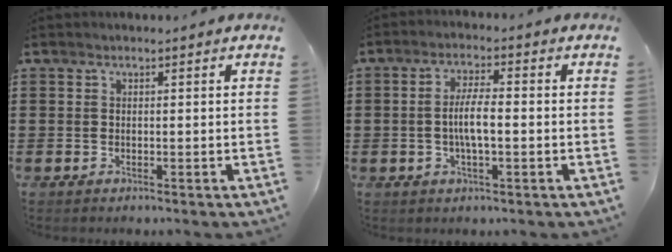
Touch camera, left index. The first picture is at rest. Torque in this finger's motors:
{"motor_torque": [1.26, 0.11, 0.23, 0.08]}